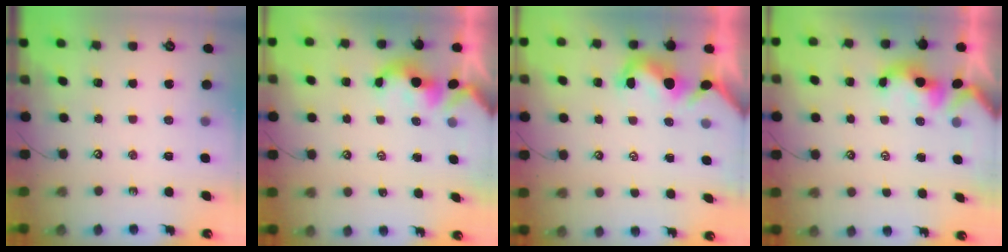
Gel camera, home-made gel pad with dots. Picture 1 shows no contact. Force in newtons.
{"total": 1.7, "press": 1.7, "slide": 0.2}
{"total": 1.5, "press": 1.2, "slide": 0.9}
{"total": 0.6, "press": 0.4, "slide": 0.4}